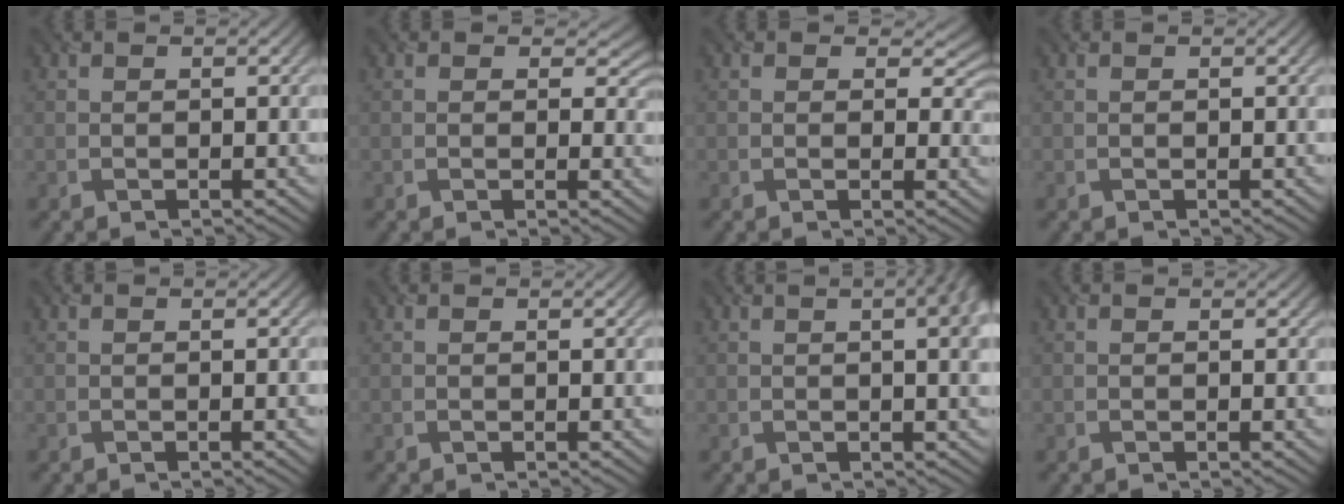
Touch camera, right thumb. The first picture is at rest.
{"total": 2.8, "force": [0.8, 2.1, 1.7], "torque": [-0.024, -0.011, 0.011]}
{"total": 3.3, "force": [0.9, 2.4, 2.0], "torque": [-0.026, -0.010, 0.008]}
{"total": 0.0}
{"total": 0.7, "force": [0.0, -0.2, 0.7], "torque": [-0.013, 0.000, -0.001]}
{"total": 0.0}
{"total": 5.3, "force": [1.5, 1.6, 4.9], "torque": [-0.049, 0.008, 0.016]}
{"total": 0.0}